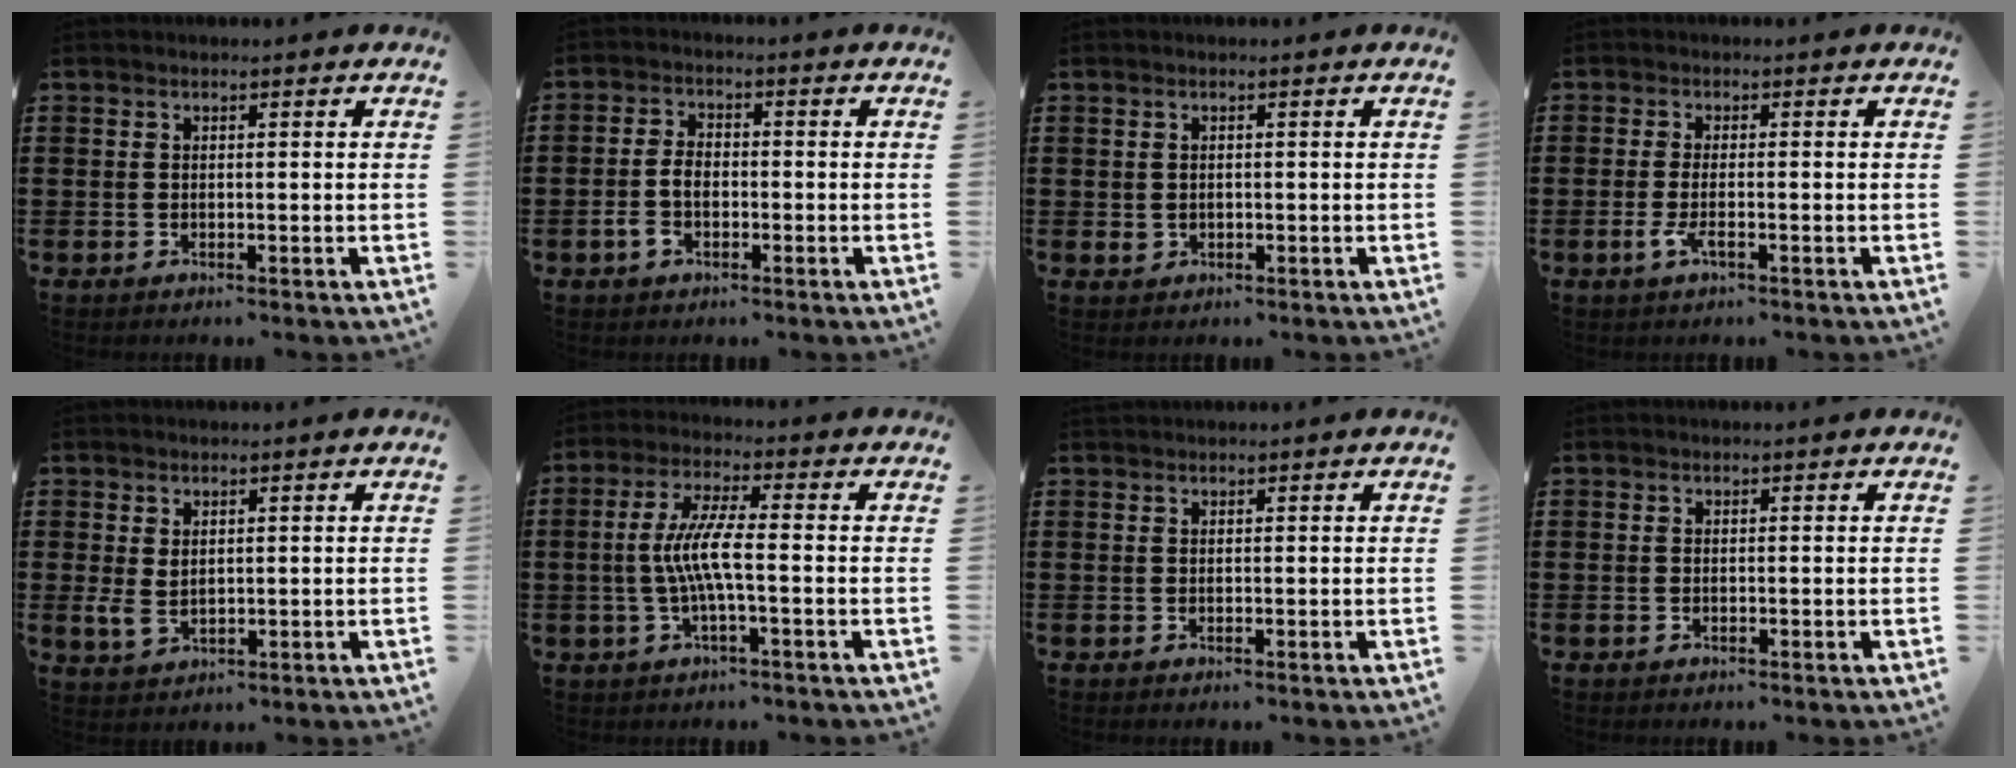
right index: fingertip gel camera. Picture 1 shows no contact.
{"total": 4.1, "force": [-1.2, 2.5, 3.1], "torque": [-0.070, 0.001, -0.025]}
{"total": 1.1, "force": [0.1, 1.0, 0.6], "torque": [-0.014, 0.005, 0.001]}
{"total": 2.7, "force": [-1.1, 0.4, 2.4], "torque": [-0.063, -0.012, -0.025]}
{"total": 2.7, "force": [0.8, 1.7, 2.0], "torque": [-0.048, -0.001, 0.013]}
{"total": 6.8, "force": [-1.0, 0.9, 6.6], "torque": [-0.139, -0.007, -0.028]}
{"total": 0.0}
{"total": 0.0}